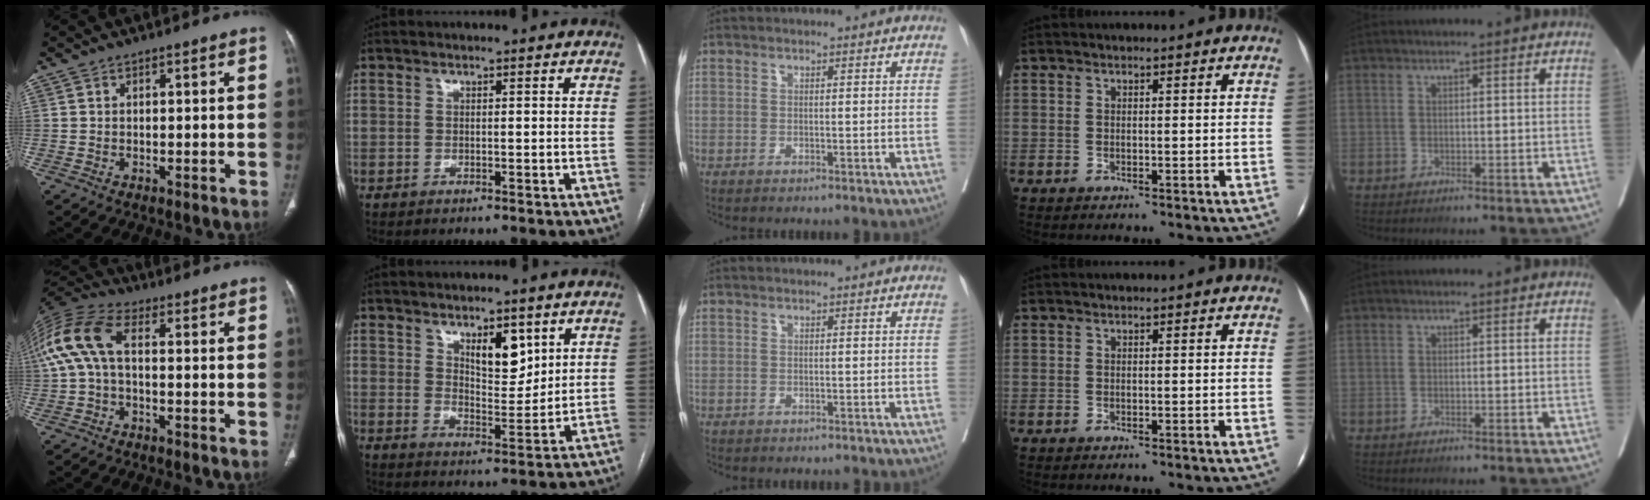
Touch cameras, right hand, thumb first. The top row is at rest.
{"thumb": {"total": 11.8, "force": [0.2, 6.1, 10.1], "torque": [-0.226, 0.037, -0.005]}, "index": {"total": 6.9, "force": [3.8, 2.8, 5.0], "torque": [-0.080, -0.008, 0.065]}, "middle": {"total": 0.7, "force": [-0.6, 0.3, 0.0], "torque": [-0.006, 0.002, -0.011]}}